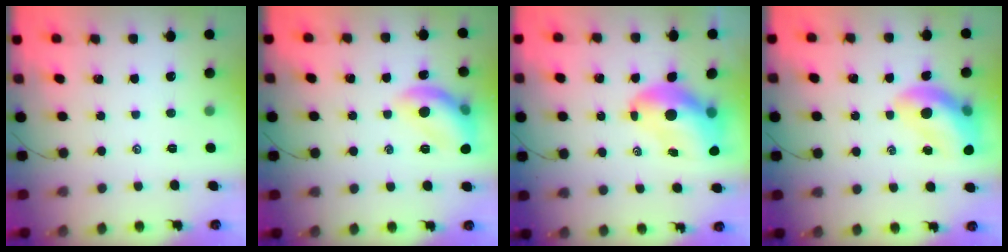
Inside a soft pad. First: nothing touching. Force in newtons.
{"total": 12.4, "press": 12.4, "slide": 0.4}
{"total": 10.1, "press": 9.6, "slide": 2.9}
{"total": 12.6, "press": 12.1, "slide": 3.4}